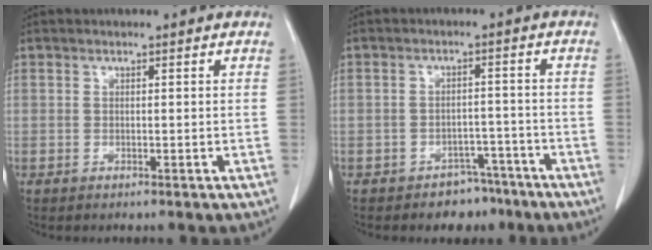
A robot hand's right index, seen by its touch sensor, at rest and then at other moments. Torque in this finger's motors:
{"motor_torque": [-0.10, -0.07, -0.25, -0.08]}